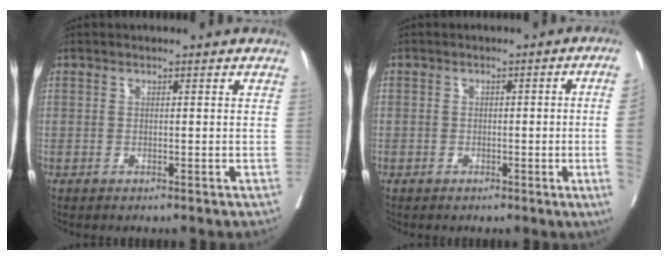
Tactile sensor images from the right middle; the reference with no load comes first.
{"total": 5.0, "force": [-0.9, -0.4, 4.9], "torque": [-0.062, 0.001, -0.011]}